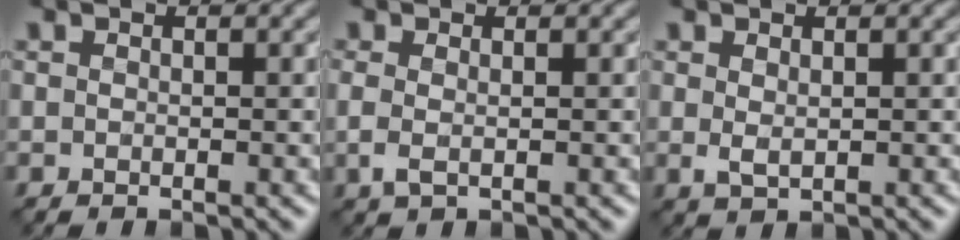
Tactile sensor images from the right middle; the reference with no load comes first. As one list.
[{"total": 1.3, "force": [0.0, 0.6, 1.2], "torque": [-0.031, 0.002, -0.003]}, {"total": 1.3, "force": [0.3, 0.7, 1.1], "torque": [-0.023, 0.003, 0.009]}]